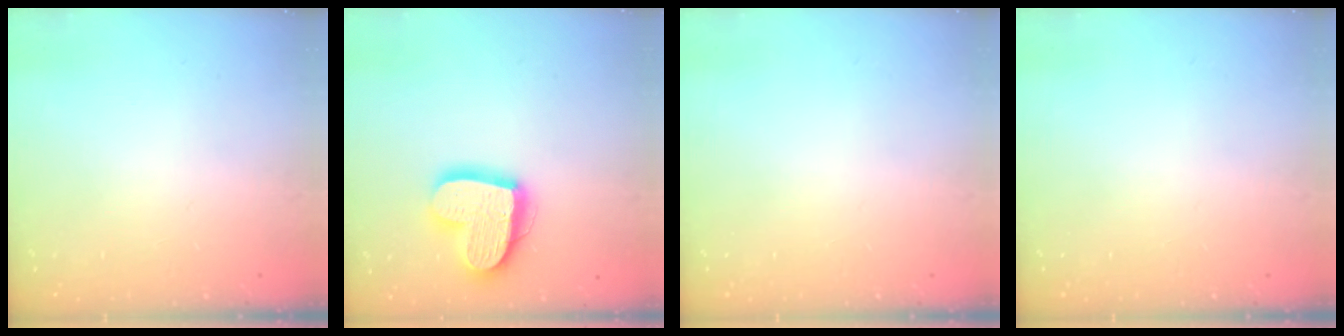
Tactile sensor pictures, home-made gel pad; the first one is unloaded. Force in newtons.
{"total": 18.1, "press": 18.0, "slide": 1.8}
{"total": 0.0}
{"total": 0.0}